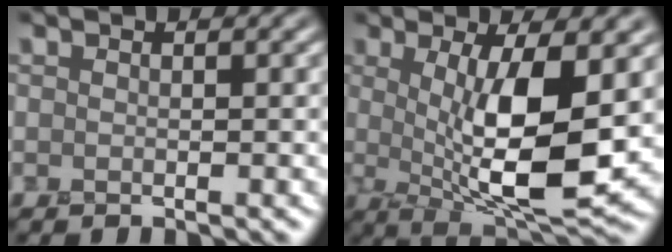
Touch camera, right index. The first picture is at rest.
{"total": 9.0, "force": [0.8, 2.5, 8.6], "torque": [-0.145, -0.017, 0.021]}